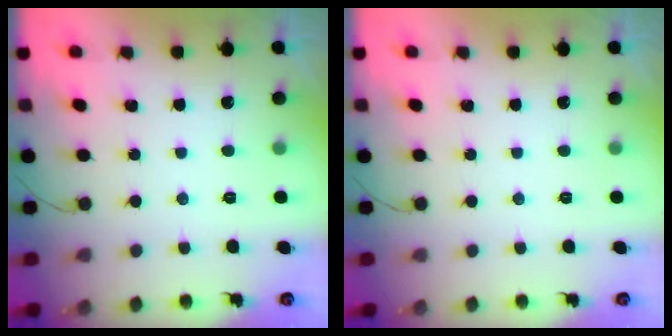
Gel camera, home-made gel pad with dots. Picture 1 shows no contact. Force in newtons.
{"total": 0.0}